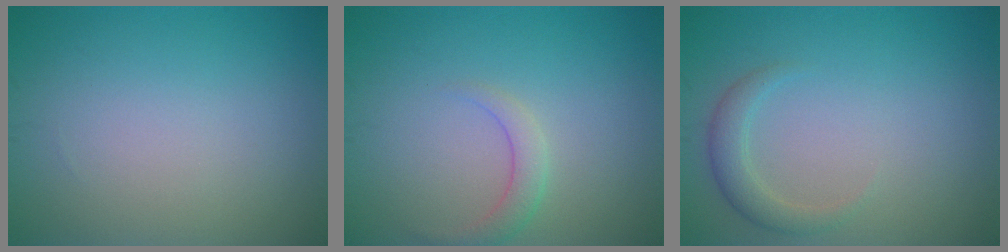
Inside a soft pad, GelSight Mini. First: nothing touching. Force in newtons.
{"total": 1.8, "press": 1.8, "slide": 0.1}
{"total": 2.0, "press": 2.0, "slide": 0.2}